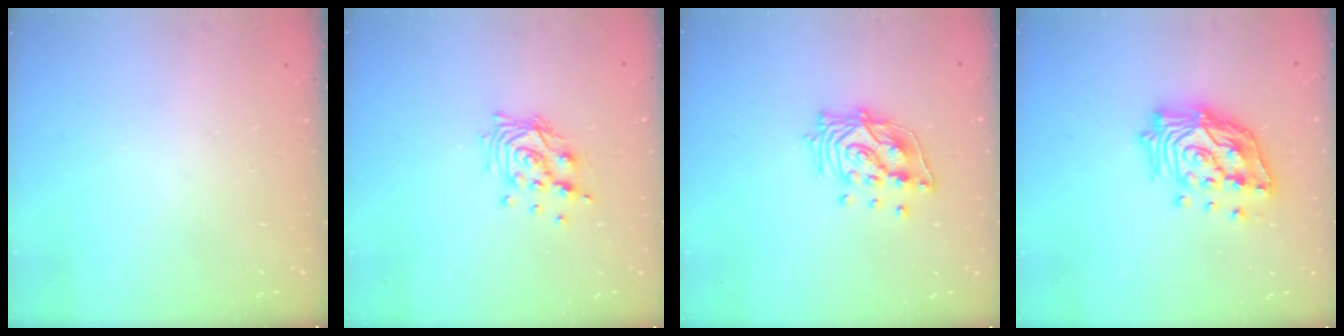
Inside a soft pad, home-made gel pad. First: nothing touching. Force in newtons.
{"total": 10.6, "press": 10.5, "slide": 1.0}
{"total": 13.2, "press": 13.2, "slide": 1.3}
{"total": 16.9, "press": 16.7, "slide": 2.3}